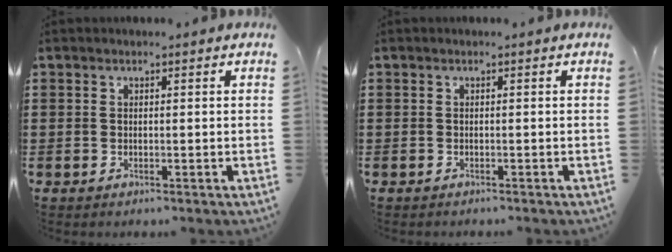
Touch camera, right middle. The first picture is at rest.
{"total": 0.0}